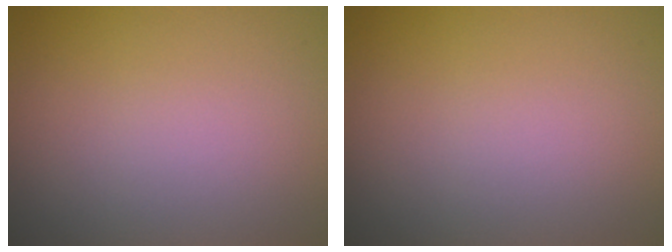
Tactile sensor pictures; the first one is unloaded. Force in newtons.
{"total": 0.0}